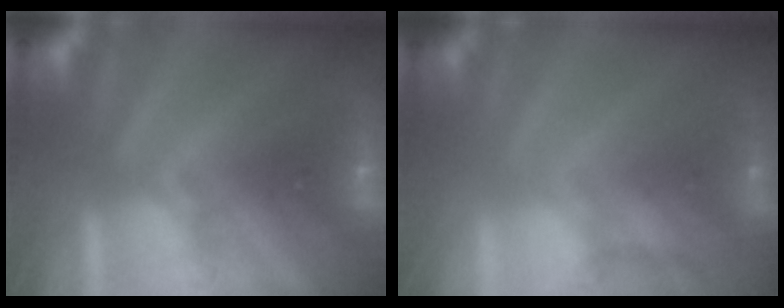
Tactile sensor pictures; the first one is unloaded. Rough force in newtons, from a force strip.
{"total": 1.7}